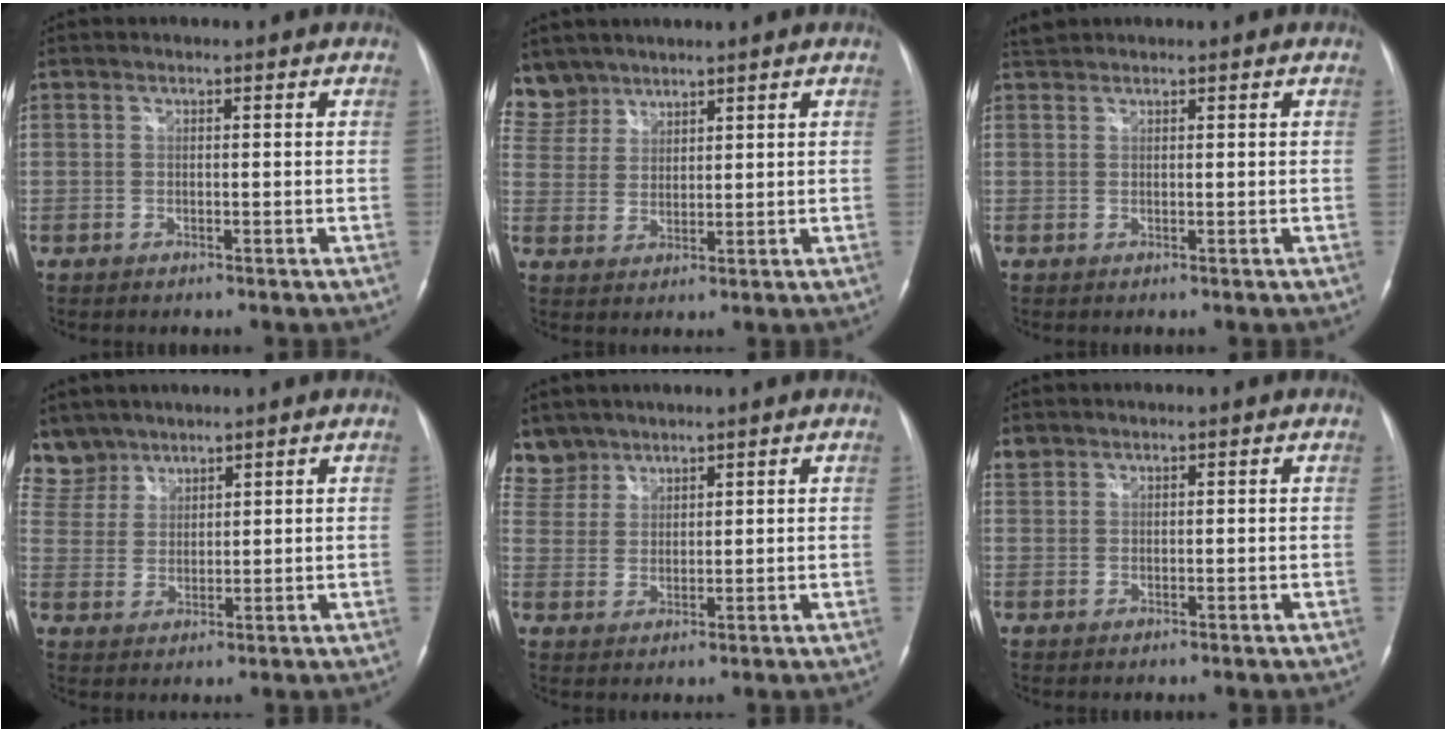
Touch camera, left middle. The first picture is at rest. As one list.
[{"total": 6.7, "force": [5.7, 3.5, -0.3], "torque": [0.006, 0.009, 0.121]}, {"total": 1.3, "force": [1.3, 0.1, 0.0], "torque": [-0.010, 0.013, 0.031]}, {"total": 7.2, "force": [6.1, 3.8, -0.2], "torque": [0.003, 0.010, 0.130]}, {"total": 5.8, "force": [4.9, 3.1, -0.4], "torque": [0.013, 0.008, 0.104]}, {"total": 1.6, "force": [1.3, 1.0, 0.0], "torque": [0.001, 0.012, 0.024]}]